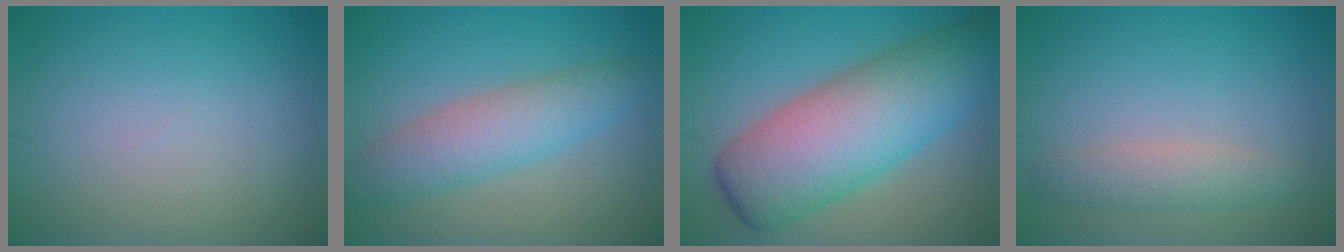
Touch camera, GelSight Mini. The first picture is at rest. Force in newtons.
{"total": 4.8, "press": 4.8, "slide": 0.2}
{"total": 10.9, "press": 10.8, "slide": 0.4}
{"total": 2.5, "press": 2.5, "slide": 0.1}